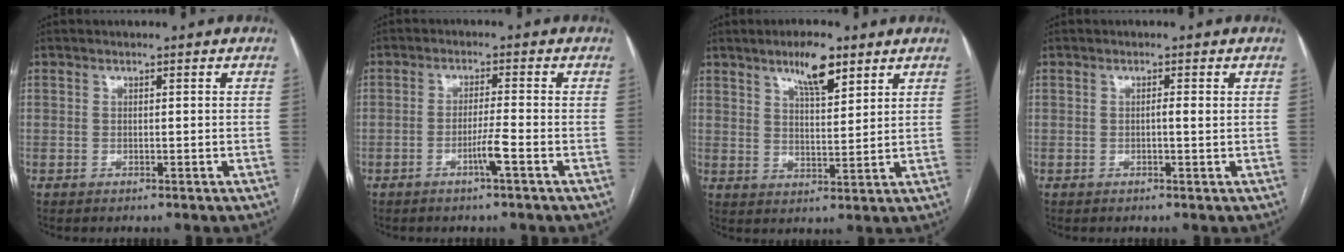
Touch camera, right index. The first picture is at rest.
{"total": 3.4, "force": [-1.6, -0.5, 3.0], "torque": [-0.055, -0.005, -0.033]}
{"total": 7.3, "force": [4.9, 1.9, 5.0], "torque": [-0.086, 0.000, 0.085]}
{"total": 1.0, "force": [0.3, 0.0, 1.0], "torque": [-0.015, 0.001, 0.003]}